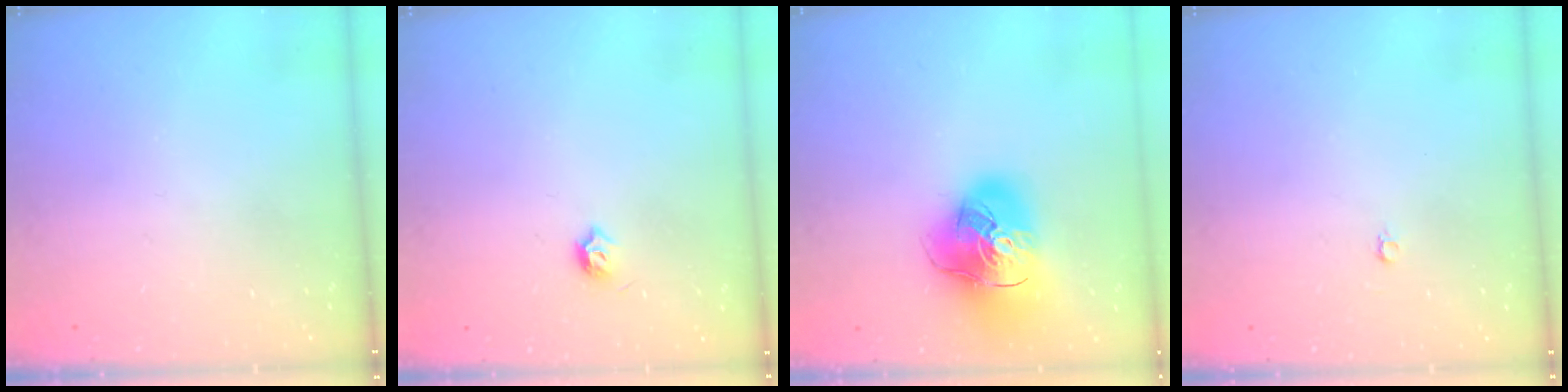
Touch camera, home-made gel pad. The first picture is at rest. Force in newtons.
{"total": 3.7, "press": 3.6, "slide": 0.9}
{"total": 19.7, "press": 19.5, "slide": 2.7}
{"total": 2.2, "press": 2.2, "slide": 0.2}